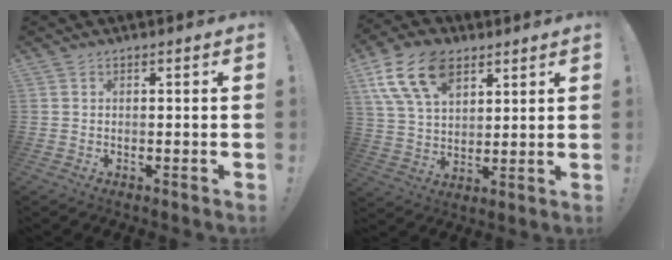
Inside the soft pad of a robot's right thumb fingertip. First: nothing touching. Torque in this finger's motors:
{"motor_torque": [0.56, 0.59, 0.56, -0.19, 0.26]}